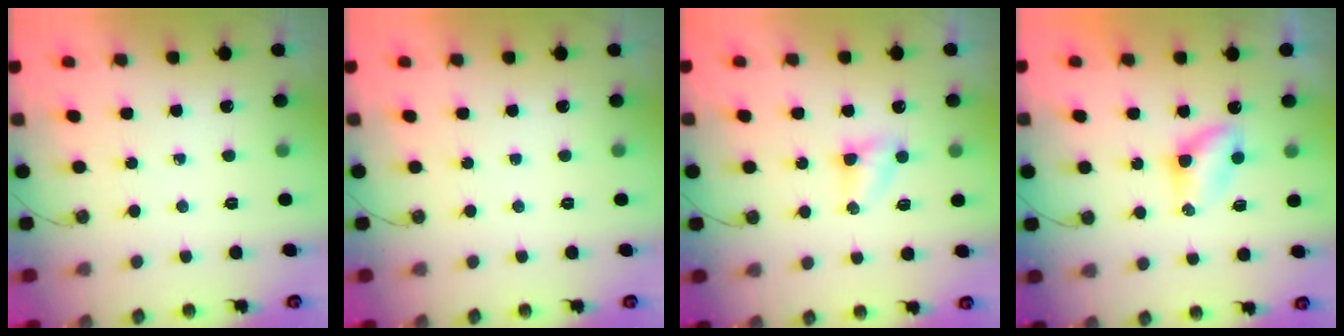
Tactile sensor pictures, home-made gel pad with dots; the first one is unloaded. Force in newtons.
{"total": 0.0}
{"total": 3.7, "press": 3.7, "slide": 0.5}
{"total": 4.2, "press": 4.2, "slide": 0.4}